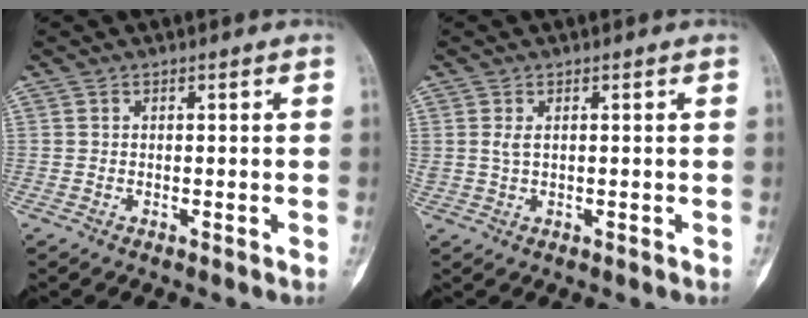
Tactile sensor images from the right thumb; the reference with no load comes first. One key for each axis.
{"total": 1.5, "fx": 0.5, "fy": 0.7, "fz": 1.2, "tx": -0.027, "ty": 0.002, "tz": 0.017}